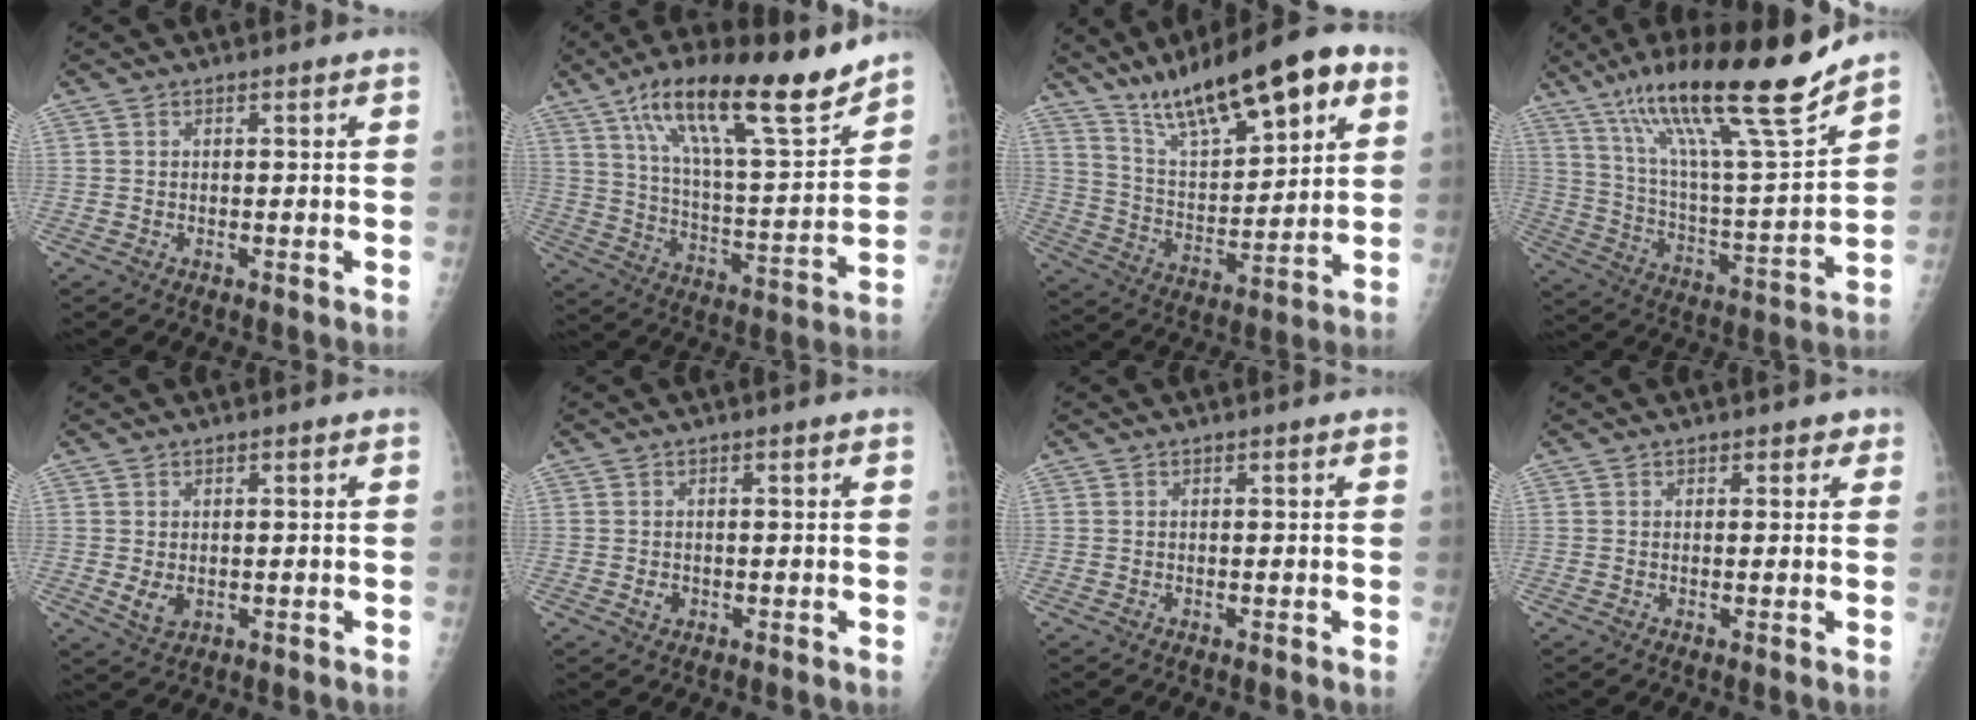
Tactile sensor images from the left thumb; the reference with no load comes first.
{"total": 21.4, "force": [14.6, 4.9, 14.9], "torque": [-0.225, -0.063, 0.247]}
{"total": 20.1, "force": [11.9, 6.3, 14.8], "torque": [-0.206, -0.036, 0.209]}
{"total": 23.6, "force": [16.5, 2.4, 16.6], "torque": [-0.258, -0.066, 0.288]}
{"total": 2.9, "force": [-0.1, 2.1, 2.0], "torque": [-0.031, -0.008, 0.007]}
{"total": 1.3, "force": [-0.3, 1.2, 0.6], "torque": [-0.006, 0.001, 0.000]}
{"total": 0.0}
{"total": 1.8, "force": [1.1, 1.3, 0.6], "torque": [0.015, -0.002, 0.008]}